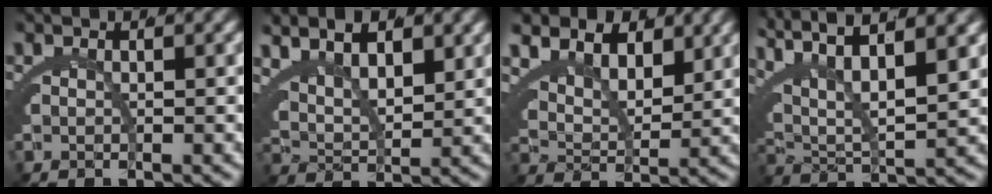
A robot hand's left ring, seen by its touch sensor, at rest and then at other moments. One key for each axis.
{"total": 8.8, "fx": 4.1, "fy": 5.8, "fz": 5.3, "tx": -0.098, "ty": 0.015, "tz": 0.053}
{"total": 7.1, "fx": 3.3, "fy": 4.8, "fz": 3.9, "tx": -0.089, "ty": -0.012, "tz": 0.054}
{"total": 9.7, "fx": 4.3, "fy": 5.6, "fz": 6.7, "tx": -0.141, "ty": -0.002, "tz": 0.066}